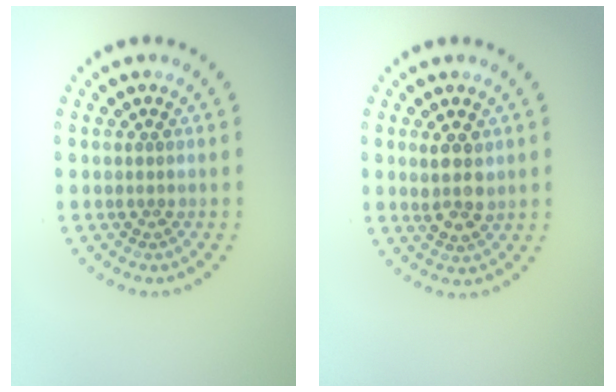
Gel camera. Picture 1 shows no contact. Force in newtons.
{"total": 2.7, "press": 2.6, "slide": 0.8}